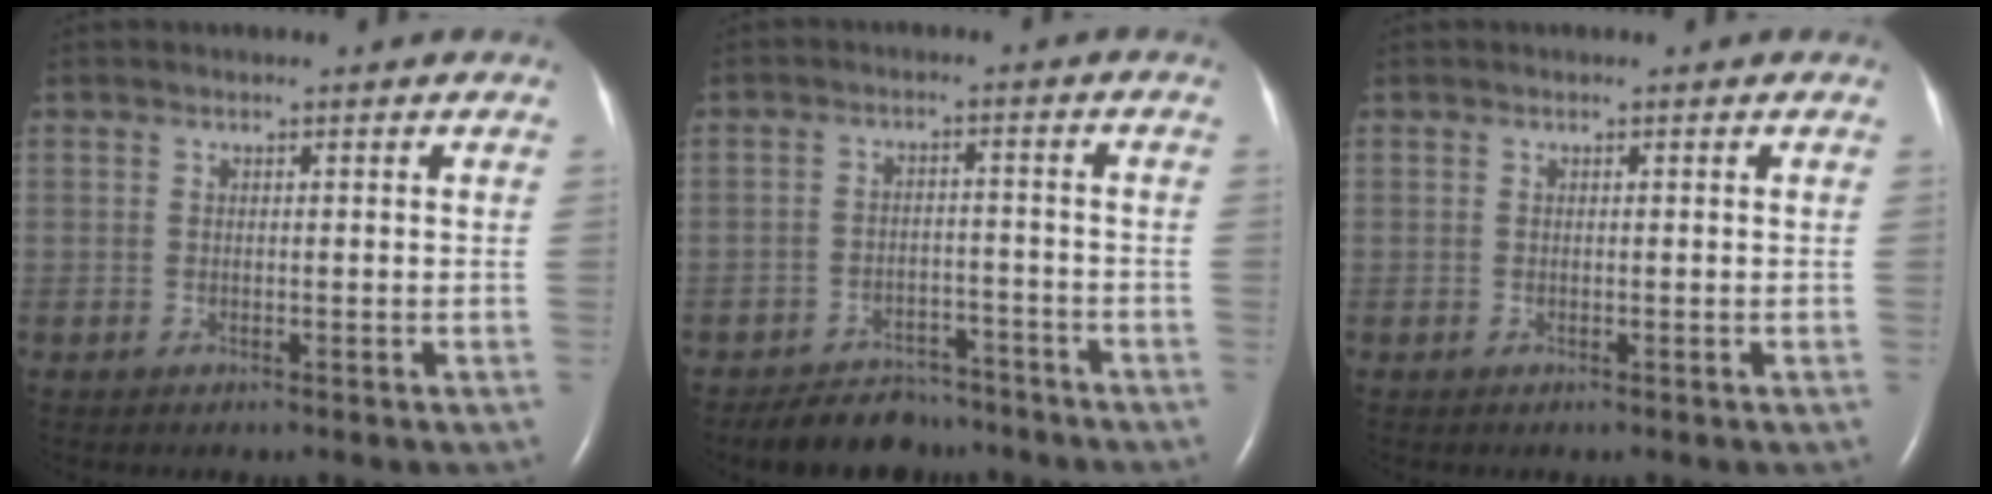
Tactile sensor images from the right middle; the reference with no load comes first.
{"total": 7.6, "force": [-6.7, 3.3, 1.4], "torque": [-0.018, 0.003, -0.103]}
{"total": 0.0}